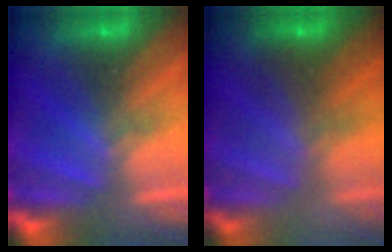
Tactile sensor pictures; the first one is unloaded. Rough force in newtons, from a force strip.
{"total": 2.0}